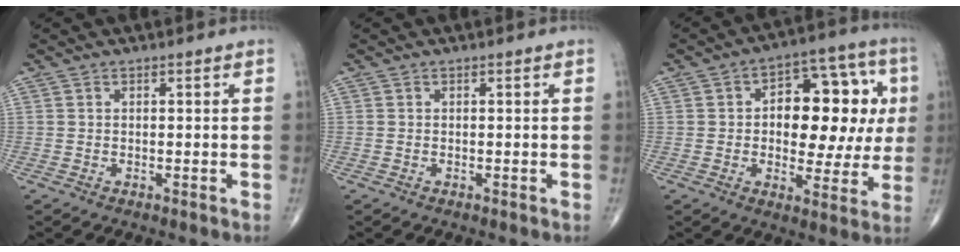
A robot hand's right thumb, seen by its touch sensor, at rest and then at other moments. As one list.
[{"total": 0.0}, {"total": 18.3, "force": [2.0, 10.2, 15.1], "torque": [-0.155, 0.029, 0.028]}]